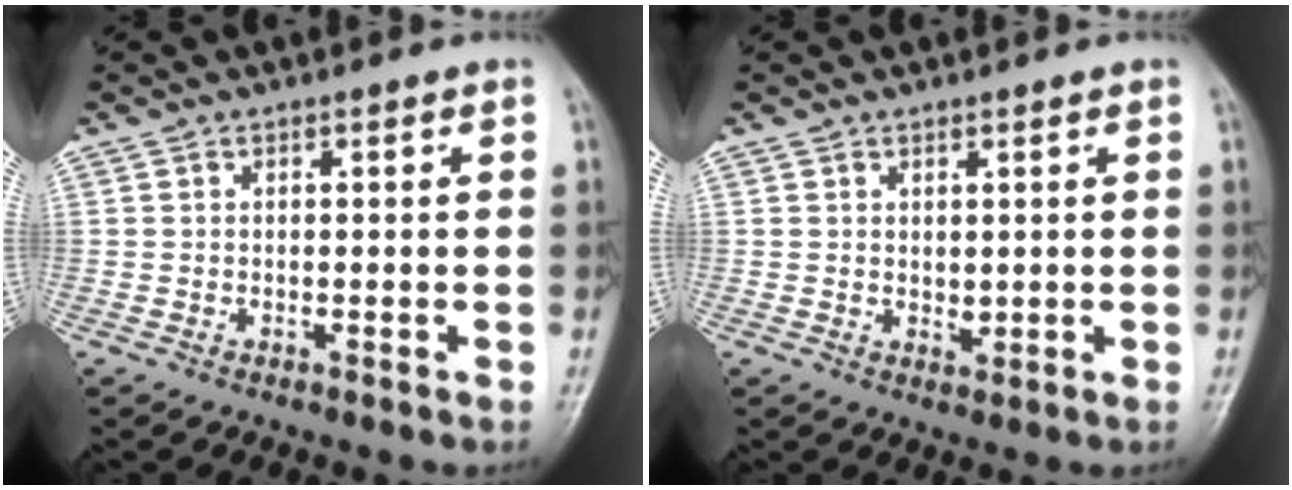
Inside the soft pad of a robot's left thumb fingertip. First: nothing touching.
{"total": 1.7, "force": [0.5, 1.0, 1.3], "torque": [-0.018, -0.008, 0.013]}